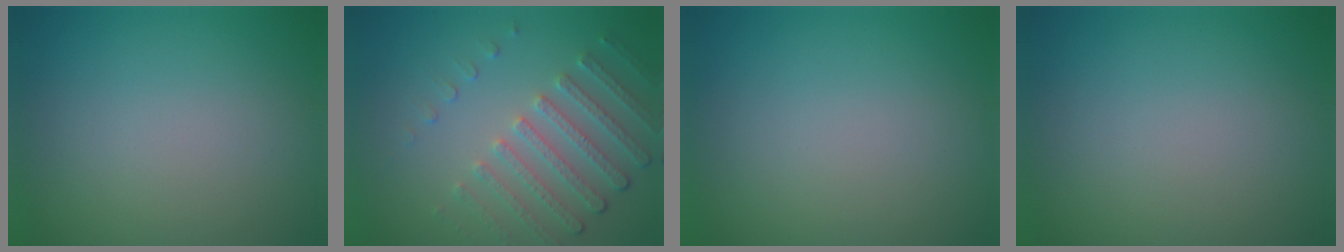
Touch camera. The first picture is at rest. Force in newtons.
{"total": 4.5, "press": 3.4, "slide": 3.0}
{"total": 0.0}
{"total": 0.0}